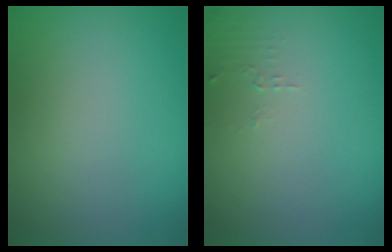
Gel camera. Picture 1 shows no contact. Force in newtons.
{"total": 0.9, "press": 0.9, "slide": 0.3}